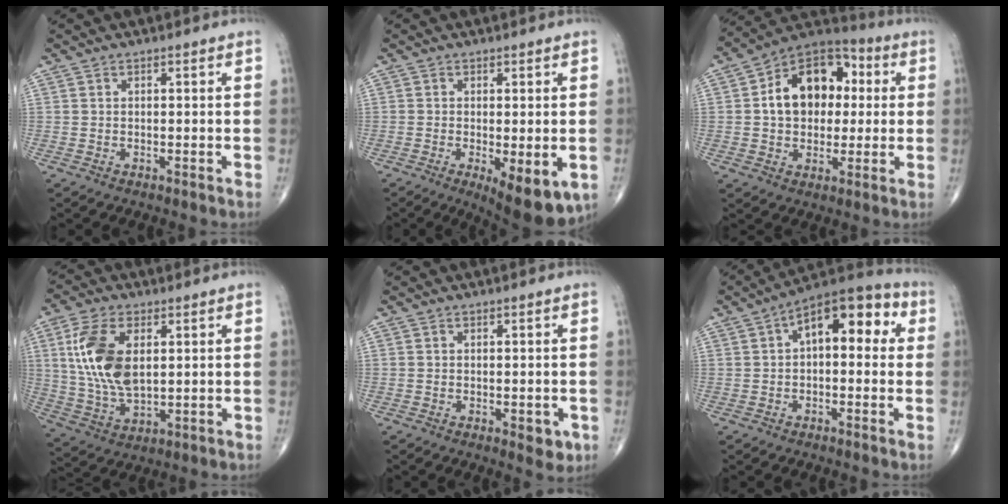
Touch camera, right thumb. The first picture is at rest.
{"total": 9.8, "force": [-3.4, 3.6, 8.5], "torque": [-0.114, -0.019, -0.044]}
{"total": 16.5, "force": [2.1, 11.6, 11.5], "torque": [-0.135, 0.024, 0.025]}
{"total": 13.7, "force": [3.0, 7.3, 11.2], "torque": [-0.228, -0.010, 0.063]}
{"total": 3.3, "force": [-1.0, 1.7, 2.7], "torque": [-0.020, -0.003, -0.010]}
{"total": 13.3, "force": [2.6, 6.9, 11.1], "torque": [-0.127, 0.040, 0.027]}